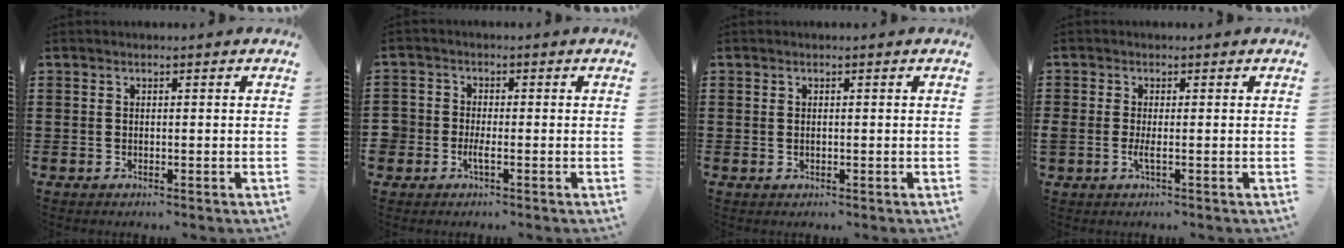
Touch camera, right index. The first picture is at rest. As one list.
[{"total": 2.2, "force": [-1.3, 1.4, 1.0], "torque": [-0.030, 0.001, -0.030]}, {"total": 0.7, "force": [0.1, 0.3, 0.6], "torque": [-0.015, 0.000, 0.002]}, {"total": 1.7, "force": [-0.5, 0.3, 1.6], "torque": [-0.030, -0.002, -0.008]}]